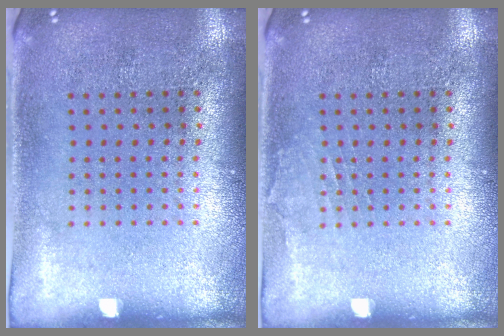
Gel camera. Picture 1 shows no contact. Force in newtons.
{"total": 0.7, "press": 0.7, "slide": 0.1}